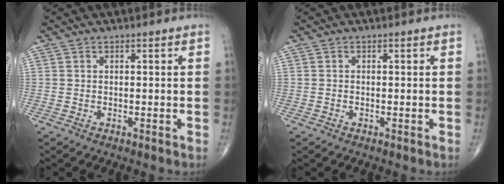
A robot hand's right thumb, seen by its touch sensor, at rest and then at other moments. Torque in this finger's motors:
{"motor_torque": [-0.40, 0.30, -0.15, 0.18, 0.01]}